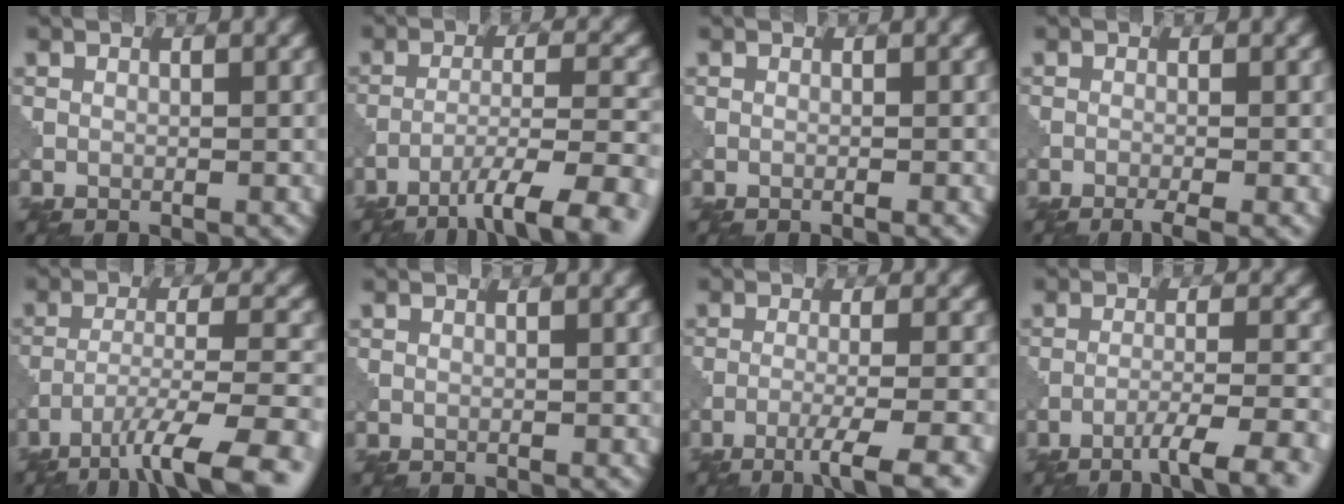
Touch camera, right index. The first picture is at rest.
{"total": 8.1, "force": [-5.3, 1.5, 6.0], "torque": [-0.092, 0.004, -0.080]}
{"total": 0.5, "force": [-0.3, 0.1, 0.4], "torque": [-0.004, 0.001, -0.008]}
{"total": 2.0, "force": [-1.2, 0.3, 1.6], "torque": [-0.026, -0.002, -0.027]}
{"total": 9.1, "force": [-6.1, 1.7, 6.5], "torque": [-0.105, 0.004, -0.100]}
{"total": 0.0}
{"total": 5.0, "force": [-2.9, 0.7, 4.0], "torque": [-0.059, 0.003, -0.058]}
{"total": 5.8, "force": [-3.7, 0.8, 4.4], "torque": [-0.060, 0.006, -0.063]}